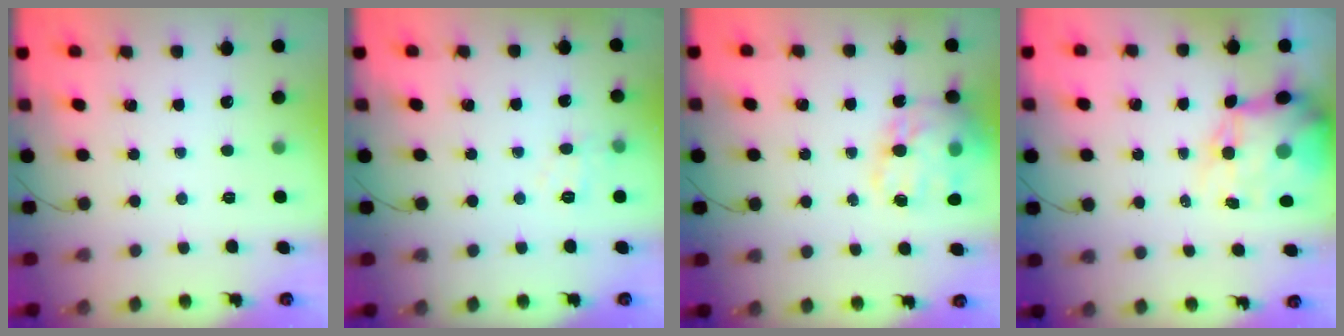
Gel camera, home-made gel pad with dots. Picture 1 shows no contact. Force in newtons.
{"total": 8.3, "press": 8.1, "slide": 1.5}
{"total": 20.2, "press": 19.8, "slide": 4.0}
{"total": 12.1, "press": 11.6, "slide": 3.5}